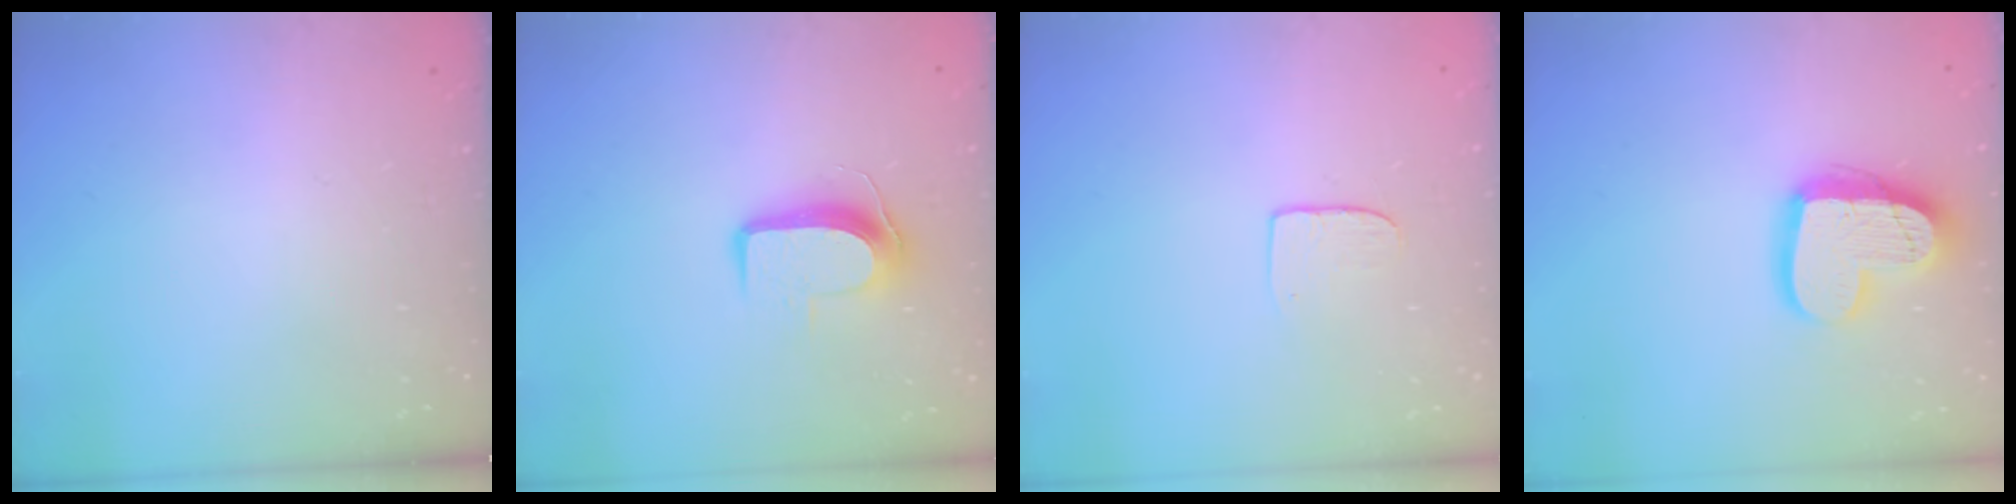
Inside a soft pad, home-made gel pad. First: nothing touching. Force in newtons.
{"total": 8.7, "press": 8.6, "slide": 0.7}
{"total": 6.3, "press": 6.3, "slide": 0.6}
{"total": 17.8, "press": 17.7, "slide": 1.4}